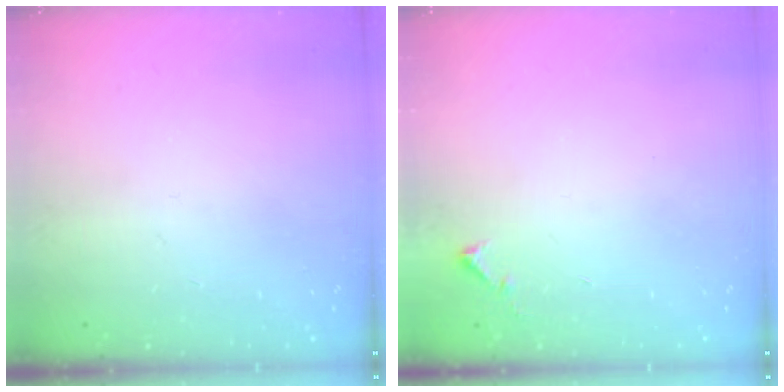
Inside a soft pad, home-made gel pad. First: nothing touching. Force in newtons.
{"total": 5.8, "press": 5.8, "slide": 0.4}